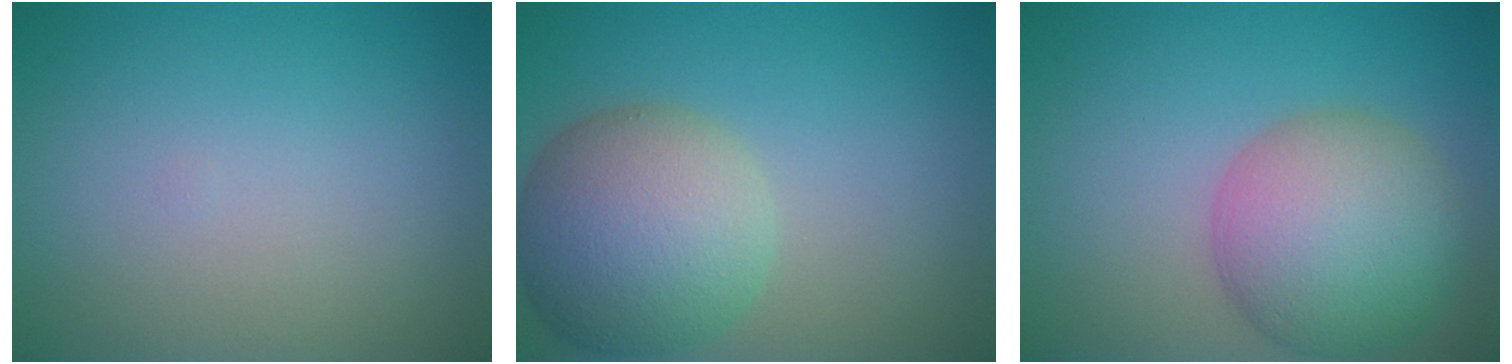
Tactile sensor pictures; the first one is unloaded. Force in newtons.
{"total": 8.3, "press": 8.3, "slide": 0.3}
{"total": 7.9, "press": 7.9, "slide": 0.2}